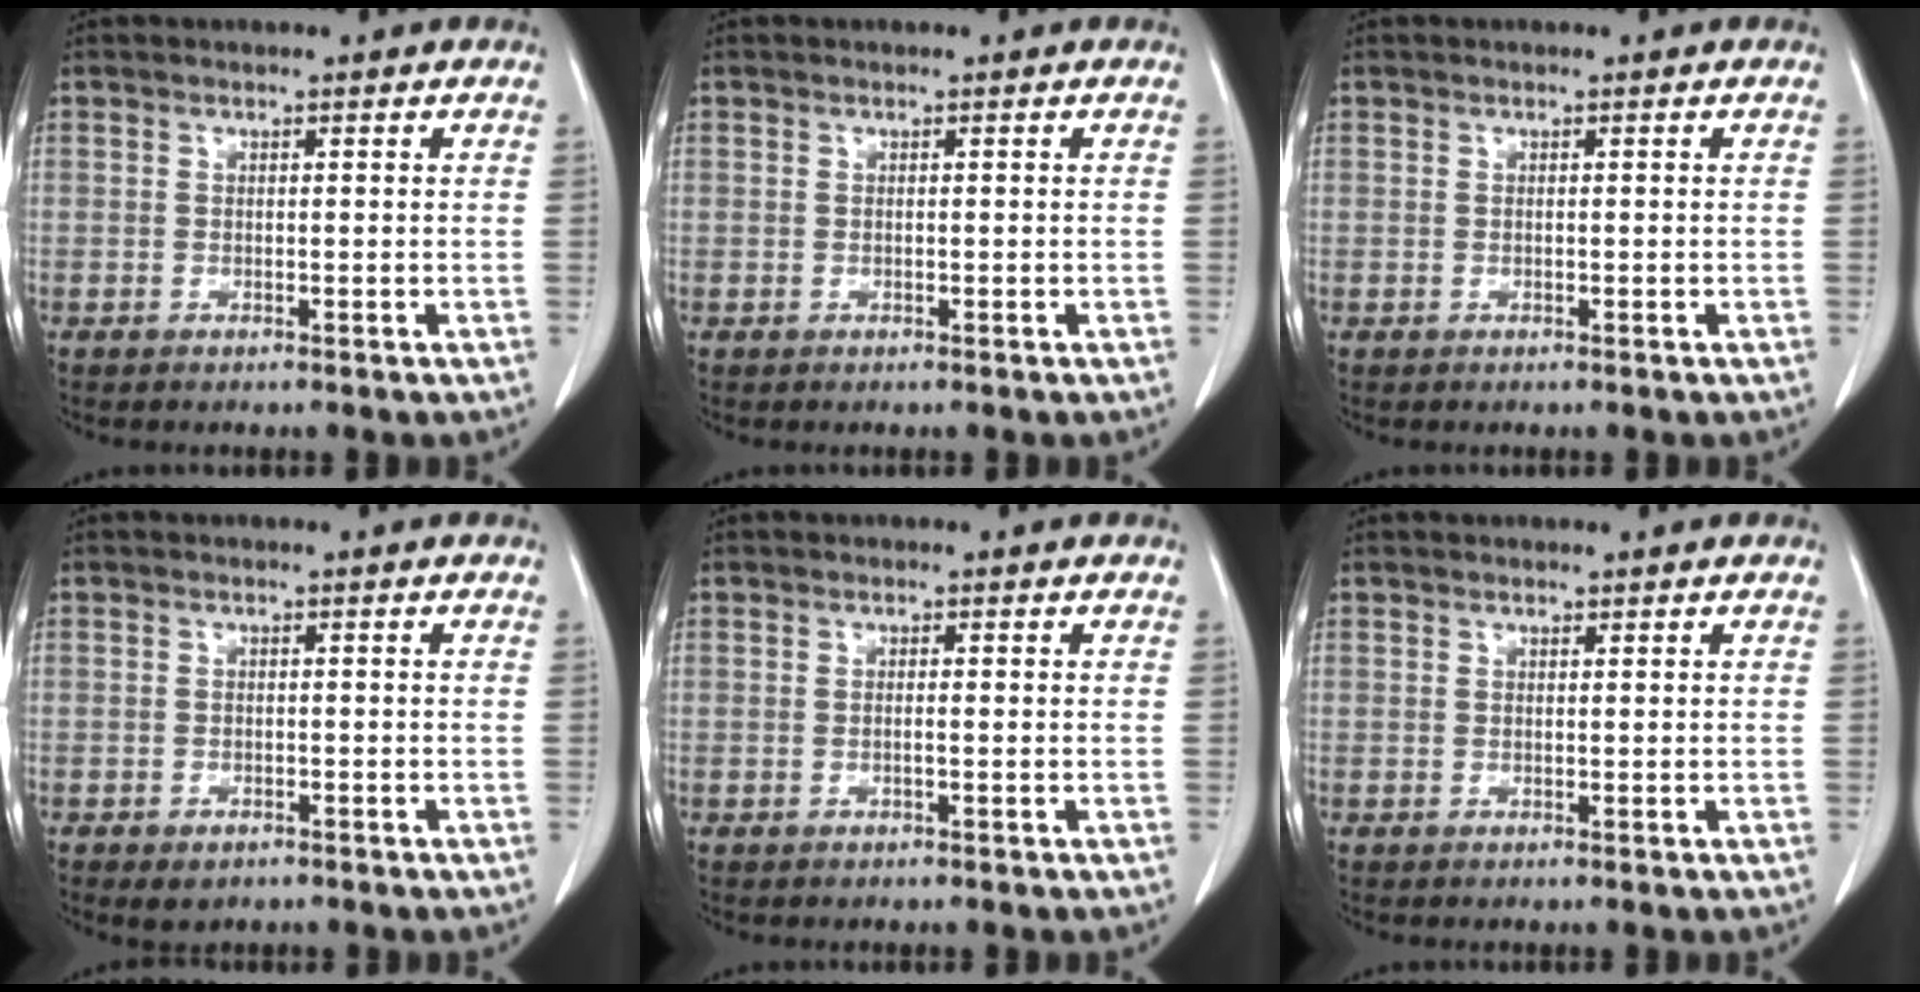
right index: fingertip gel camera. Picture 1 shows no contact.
{"total": 0.0}
{"total": 0.0}
{"total": 3.4, "force": [-2.2, 2.1, 1.6], "torque": [-0.025, -0.002, -0.025]}
{"total": 1.1, "force": [-0.2, 0.3, 1.0], "torque": [-0.022, 0.002, -0.002]}
{"total": 0.0}